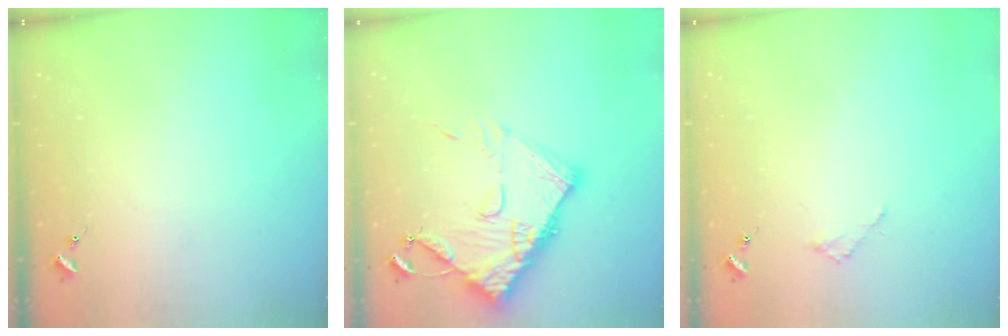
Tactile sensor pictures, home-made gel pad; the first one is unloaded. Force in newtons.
{"total": 14.5, "press": 14.5, "slide": 1.4}
{"total": 2.1, "press": 2.1, "slide": 0.2}